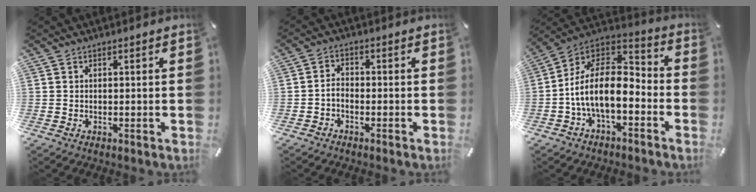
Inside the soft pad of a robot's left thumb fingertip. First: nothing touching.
{"total": 2.6, "force": [-1.4, 1.6, 1.5], "torque": [-0.034, 0.009, -0.030]}
{"total": 16.1, "force": [-4.6, 9.0, 12.5], "torque": [-0.249, 0.005, -0.080]}